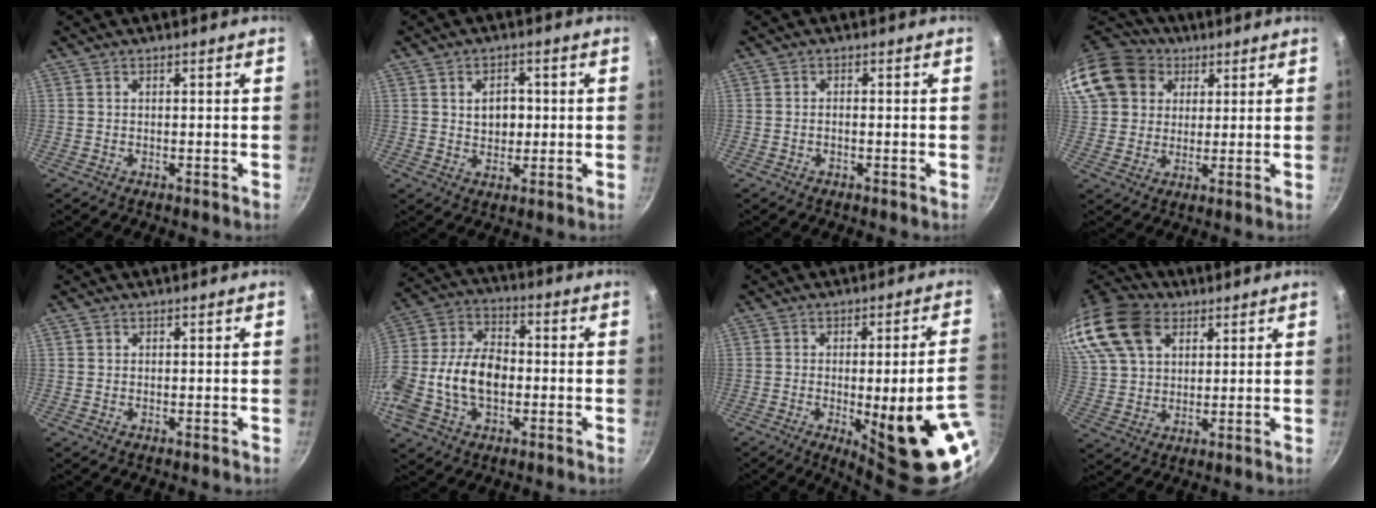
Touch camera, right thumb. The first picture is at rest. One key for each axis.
{"total": 5.3, "fx": 0.6, "fy": 3.9, "fz": 3.5, "tx": -0.033, "ty": -0.003, "tz": 0.012}
{"total": 0.9, "fx": -0.3, "fy": 0.5, "fz": 0.7, "tx": -0.016, "ty": 0.007, "tz": -0.009}
{"total": 18.2, "fx": 7.6, "fy": 14.6, "fz": 7.7, "tx": -0.160, "ty": 0.024, "tz": 0.140}
{"total": 0.5, "fx": 0.2, "fy": 0.5, "fz": 0.1, "tx": 0.001, "ty": 0.001, "tz": 0.002}
{"total": 17.3, "fx": -2.4, "fy": 11.5, "fz": 12.7, "tx": -0.234, "ty": 0.039, "tz": -0.053}
{"total": 19.7, "fx": -5.5, "fy": 4.2, "fz": 18.4, "tx": -0.211, "ty": 0.005, "tz": -0.057}
{"total": 21.2, "fx": 10.3, "fy": 14.3, "fz": 11.8, "tx": -0.259, "ty": 0.014, "tz": 0.193}